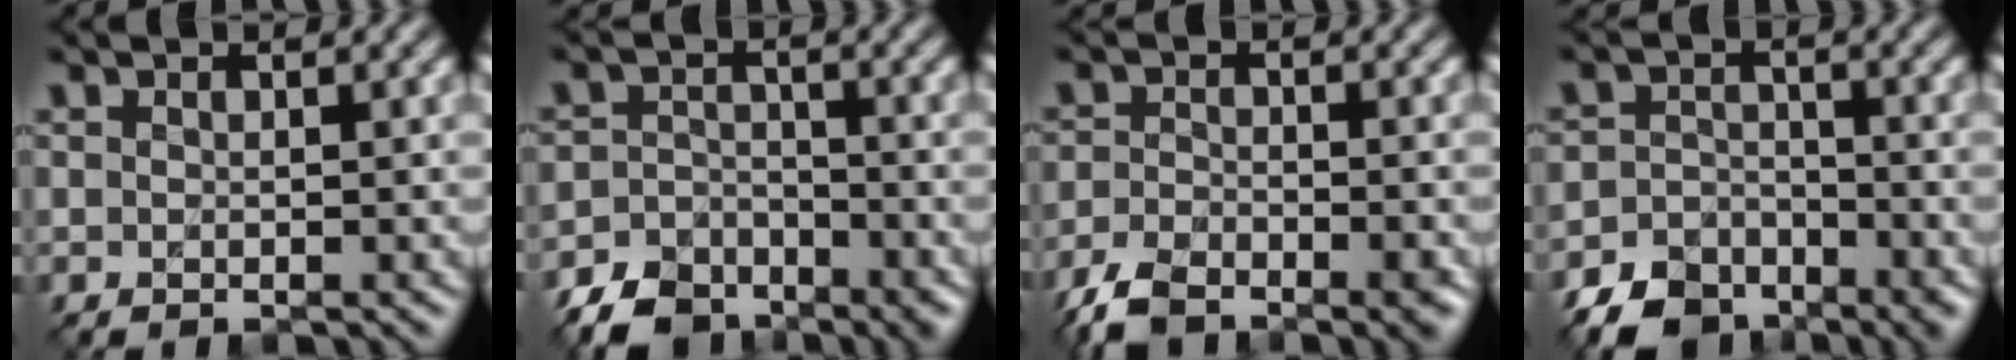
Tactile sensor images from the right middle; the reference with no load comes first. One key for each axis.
{"total": 6.2, "fx": -5.1, "fy": 3.1, "fz": 1.7, "tx": -0.023, "ty": -0.016, "tz": -0.081}
{"total": 6.5, "fx": -4.9, "fy": 2.4, "fz": 3.5, "tx": -0.059, "ty": -0.023, "tz": -0.089}
{"total": 6.4, "fx": -5.2, "fy": 3.3, "fz": 2.0, "tx": -0.029, "ty": -0.018, "tz": -0.083}